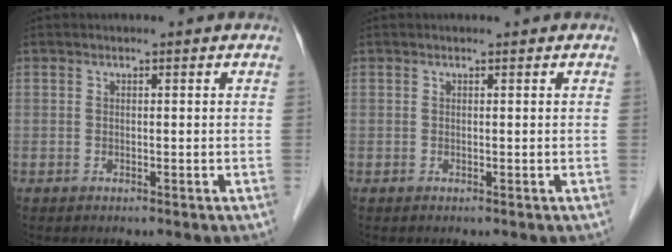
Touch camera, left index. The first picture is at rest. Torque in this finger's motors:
{"motor_torque": [0.00, 0.00, 0.00, 0.00]}